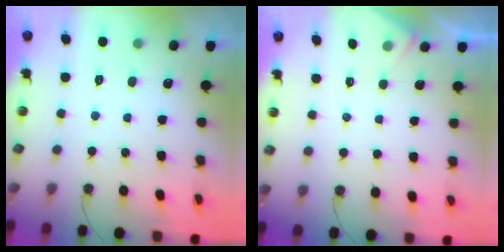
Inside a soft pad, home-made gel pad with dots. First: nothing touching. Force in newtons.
{"total": 2.9, "press": 2.8, "slide": 0.5}